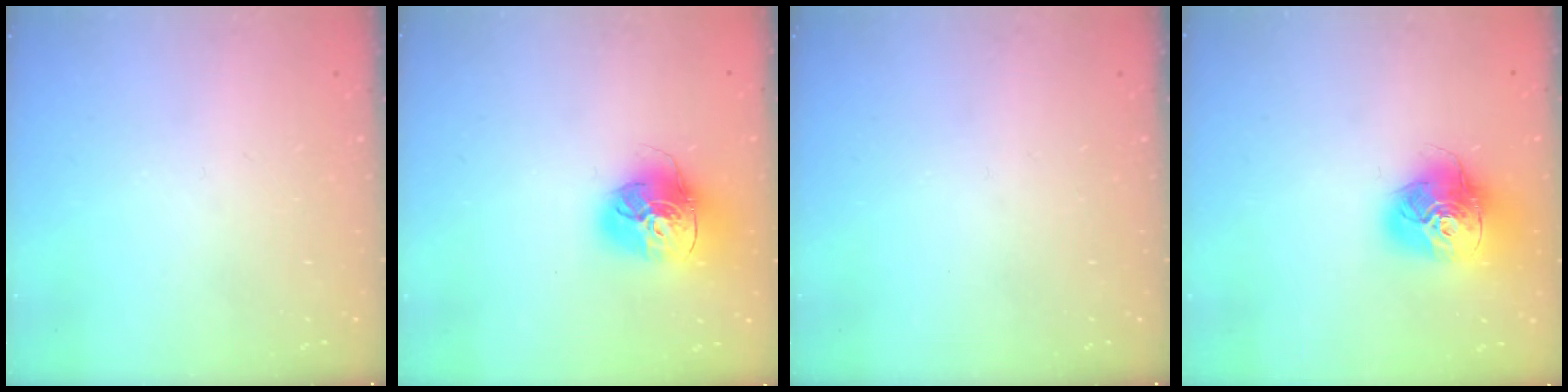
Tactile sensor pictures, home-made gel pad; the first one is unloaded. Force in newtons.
{"total": 17.4, "press": 17.3, "slide": 2.1}
{"total": 0.0}
{"total": 16.4, "press": 16.4, "slide": 1.7}